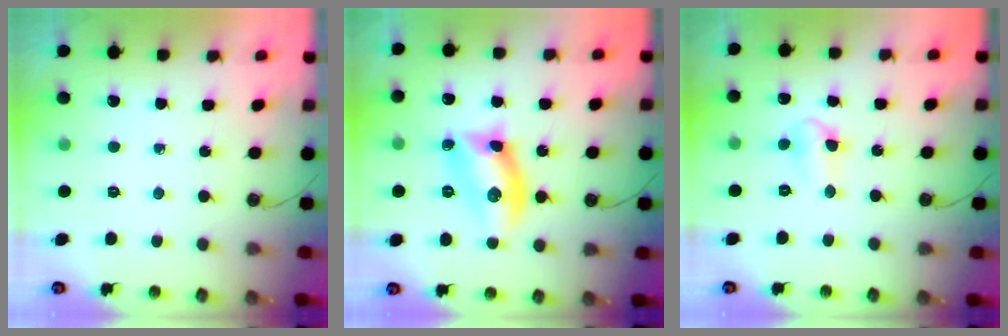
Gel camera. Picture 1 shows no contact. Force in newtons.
{"total": 10.7, "press": 10.7, "slide": 0.7}
{"total": 5.4, "press": 5.3, "slide": 0.9}